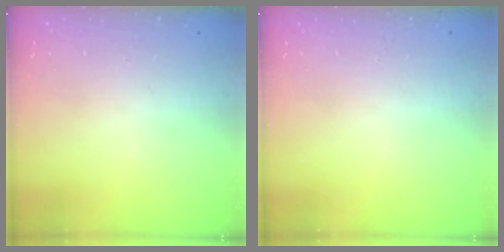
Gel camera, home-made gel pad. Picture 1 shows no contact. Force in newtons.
{"total": 0.0}